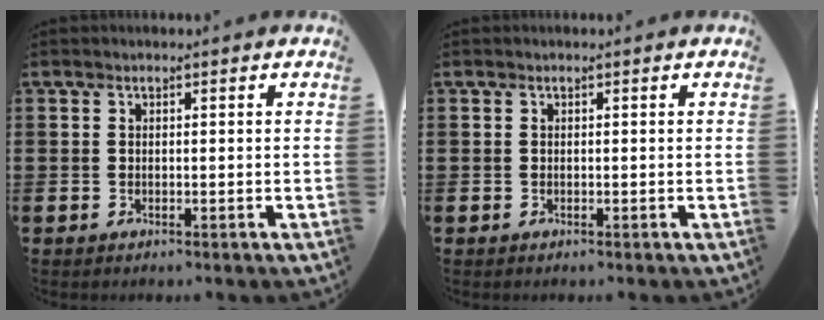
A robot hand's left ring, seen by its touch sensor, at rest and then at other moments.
{"total": 0.0}